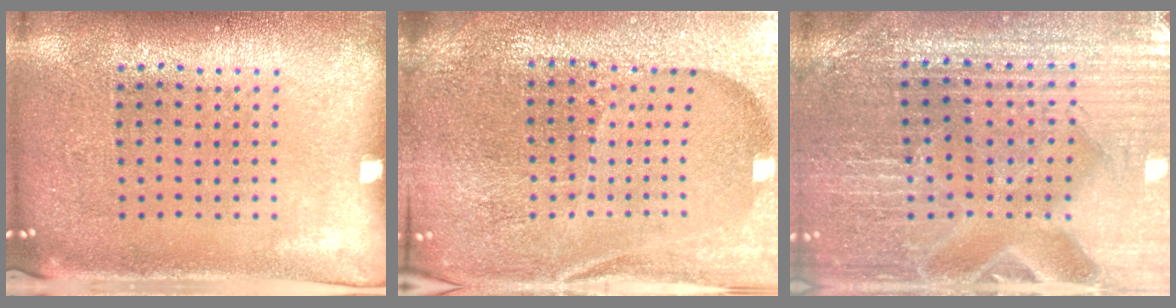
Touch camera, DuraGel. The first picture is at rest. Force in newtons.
{"total": 5.1, "press": 4.7, "slide": 1.8}
{"total": 3.3, "press": 3.3, "slide": 0.3}